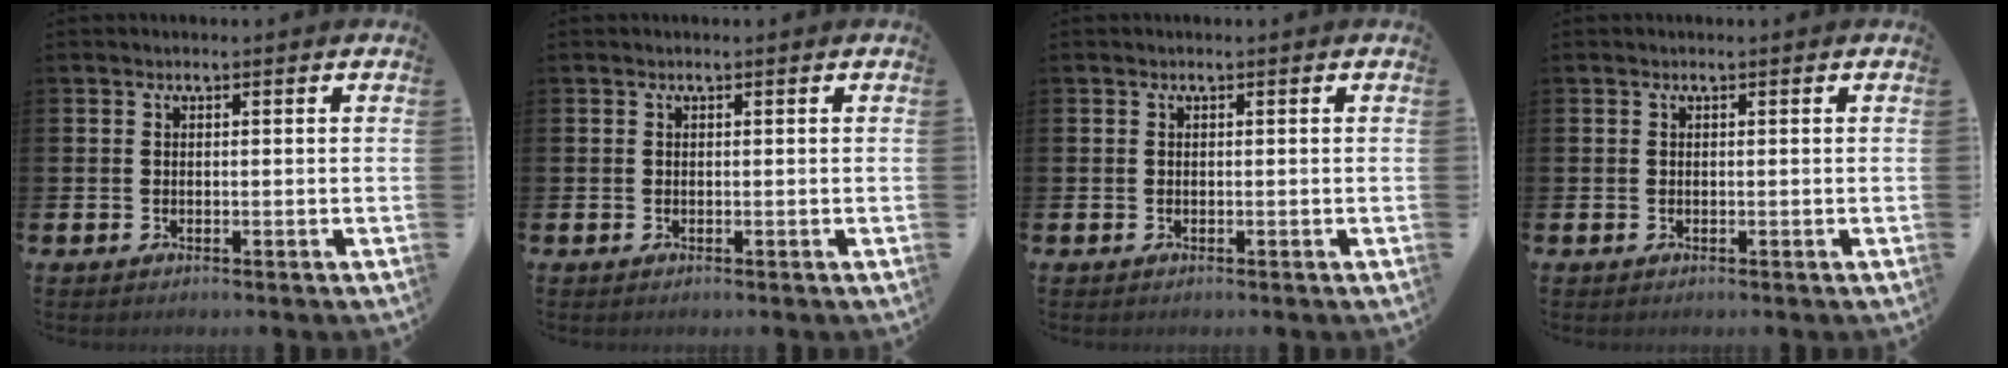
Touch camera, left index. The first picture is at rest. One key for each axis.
{"total": 0.0}
{"total": 0.0}
{"total": 0.0}